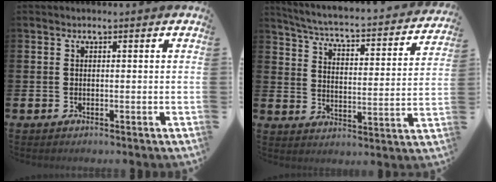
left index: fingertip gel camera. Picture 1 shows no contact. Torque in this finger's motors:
{"motor_torque": [-0.27, -0.38, 0.01, 0.09]}